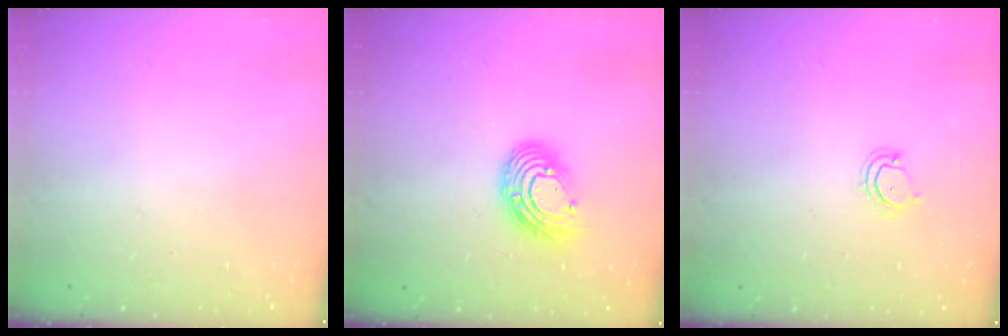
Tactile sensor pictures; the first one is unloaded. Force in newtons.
{"total": 11.5, "press": 11.5, "slide": 0.2}
{"total": 3.9, "press": 3.9, "slide": 0.4}